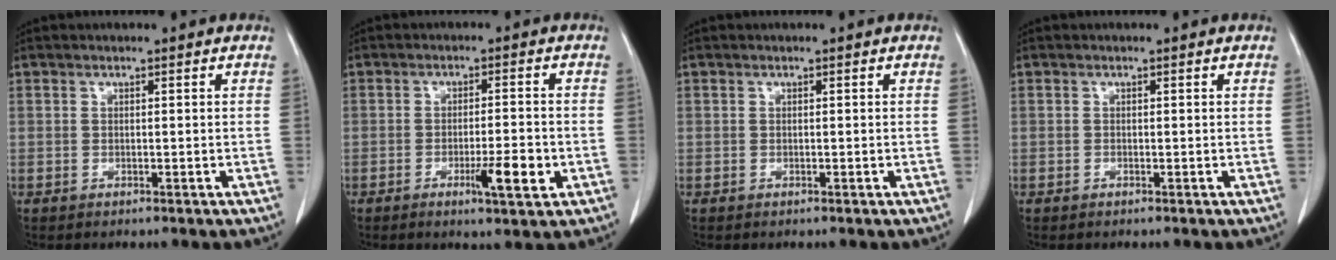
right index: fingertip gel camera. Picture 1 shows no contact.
{"total": 5.9, "force": [-2.2, 0.7, 5.4], "torque": [-0.086, -0.005, -0.031]}
{"total": 0.0}
{"total": 0.0}